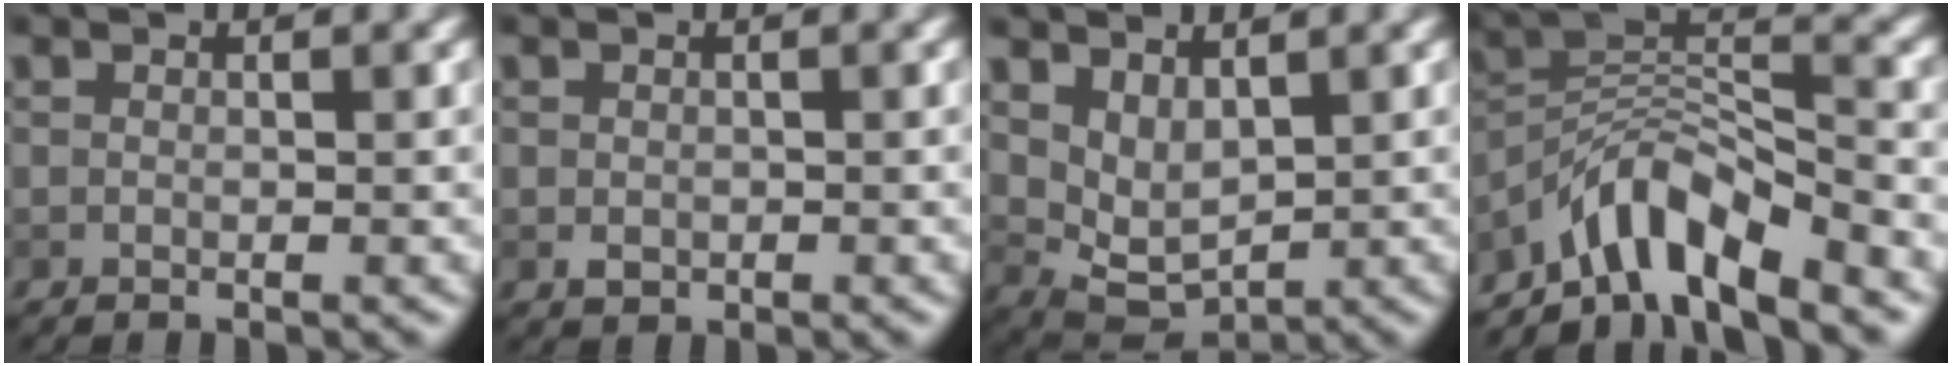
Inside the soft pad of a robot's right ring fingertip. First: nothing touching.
{"total": 1.0, "force": [-0.2, 0.8, 0.5], "torque": [-0.005, -0.004, -0.005]}
{"total": 3.4, "force": [1.9, 2.0, 2.1], "torque": [-0.050, -0.015, 0.044]}
{"total": 6.6, "force": [-5.3, 1.4, 3.6], "torque": [-0.053, 0.008, -0.107]}